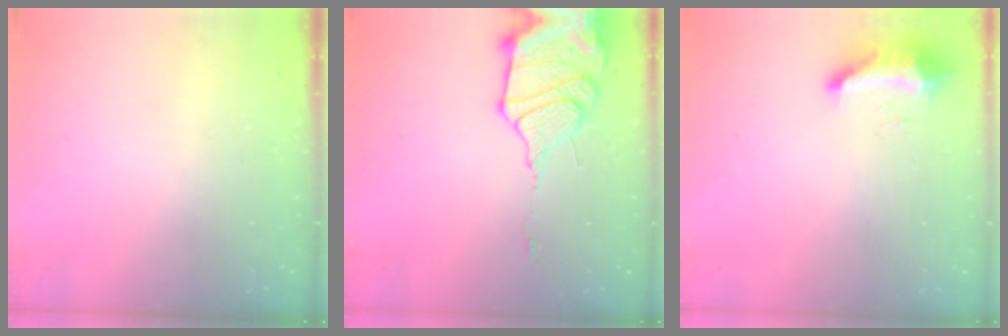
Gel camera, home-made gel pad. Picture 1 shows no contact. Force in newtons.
{"total": 16.7, "press": 16.3, "slide": 3.4}
{"total": 9.1, "press": 9.1, "slide": 0.7}